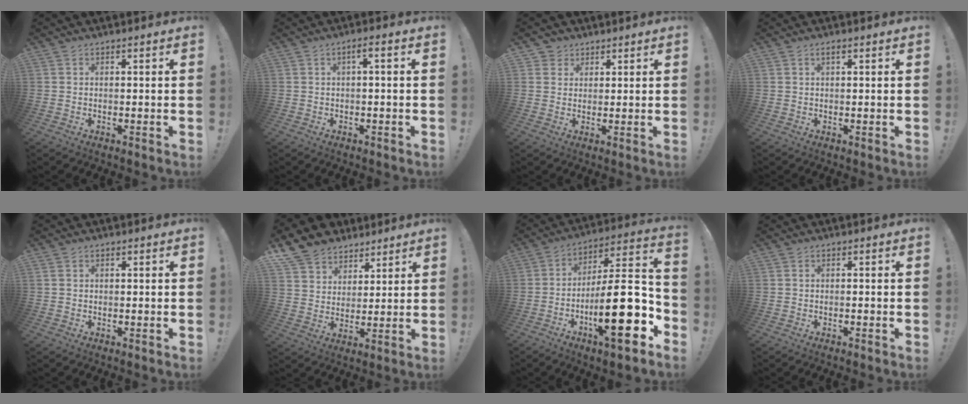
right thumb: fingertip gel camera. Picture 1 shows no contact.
{"total": 2.1, "force": [-0.6, 0.1, 2.0], "torque": [-0.039, 0.006, -0.012]}
{"total": 3.5, "force": [2.2, 2.7, 0.1], "torque": [0.001, -0.009, 0.039]}
{"total": 1.4, "force": [0.6, 0.5, 1.2], "torque": [-0.028, 0.003, 0.010]}
{"total": 0.9, "force": [0.3, 0.8, 0.4], "torque": [-0.011, 0.006, 0.007]}
{"total": 11.0, "force": [7.9, 7.4, 2.0], "torque": [-0.038, -0.057, 0.159]}
{"total": 23.9, "force": [-7.1, 6.7, 21.8], "torque": [-0.349, 0.028, -0.115]}
{"total": 0.5, "force": [-0.4, 0.3, 0.2], "torque": [-0.006, 0.001, -0.007]}